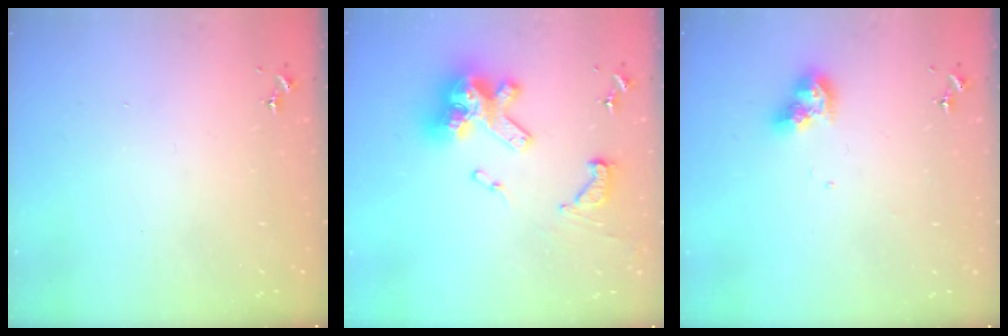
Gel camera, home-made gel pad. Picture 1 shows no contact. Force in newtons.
{"total": 20.1, "press": 20.0, "slide": 1.8}
{"total": 8.7, "press": 8.7, "slide": 0.2}